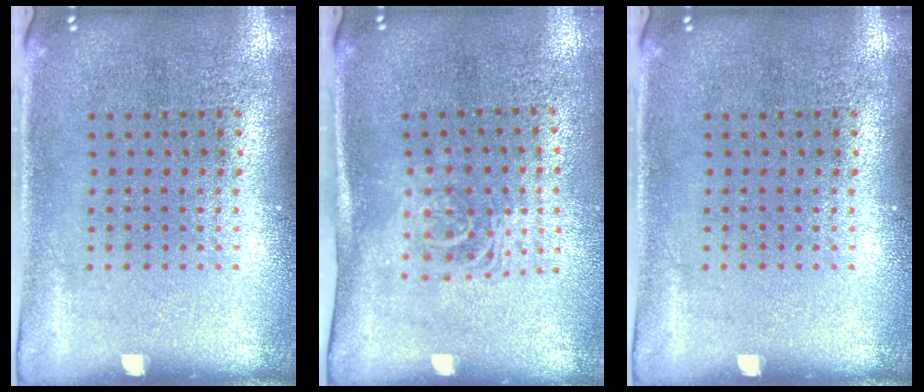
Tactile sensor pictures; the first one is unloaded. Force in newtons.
{"total": 1.6, "press": 1.2, "slide": 1.0}
{"total": 0.0}